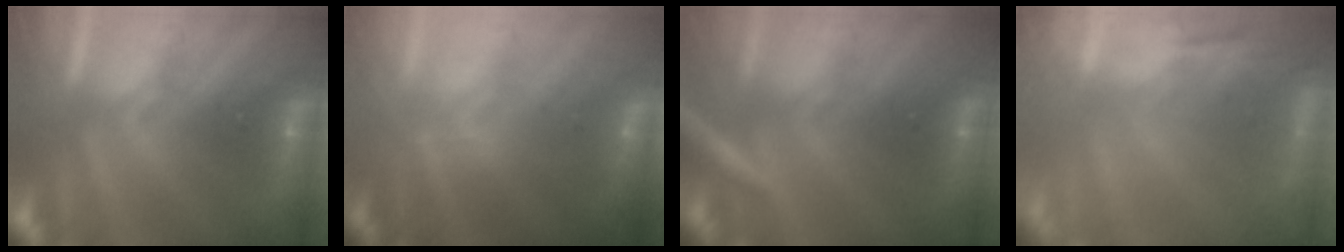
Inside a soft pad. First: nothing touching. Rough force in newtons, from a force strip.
{"total": 7.8}
{"total": 3.2}
{"total": 5.8}